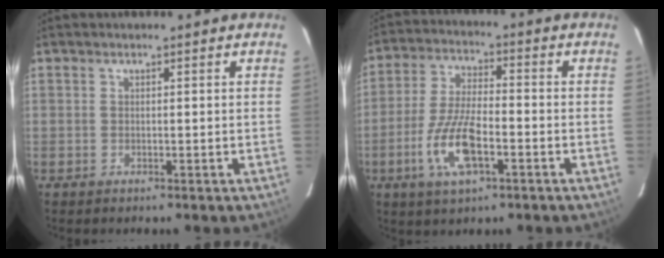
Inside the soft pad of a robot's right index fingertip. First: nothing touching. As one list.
[{"total": 10.8, "force": [-4.4, 3.7, 9.2], "torque": [-0.195, -0.006, -0.083]}]